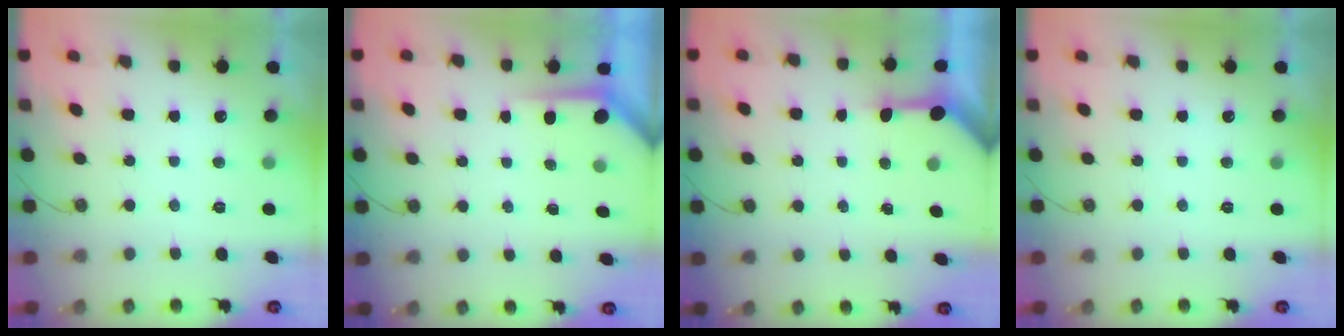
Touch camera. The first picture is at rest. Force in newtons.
{"total": 3.4, "press": 3.4, "slide": 0.3}
{"total": 3.3, "press": 3.3, "slide": 0.4}
{"total": 0.0}